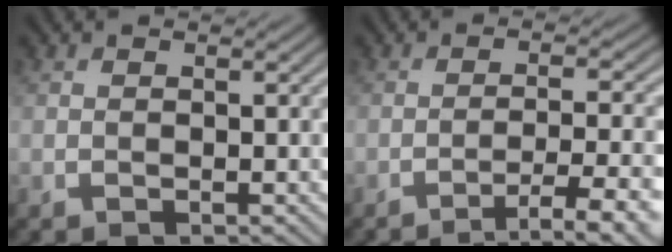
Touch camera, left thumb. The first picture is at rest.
{"total": 7.7, "force": [-4.8, 1.2, 5.9], "torque": [-0.089, 0.010, -0.070]}